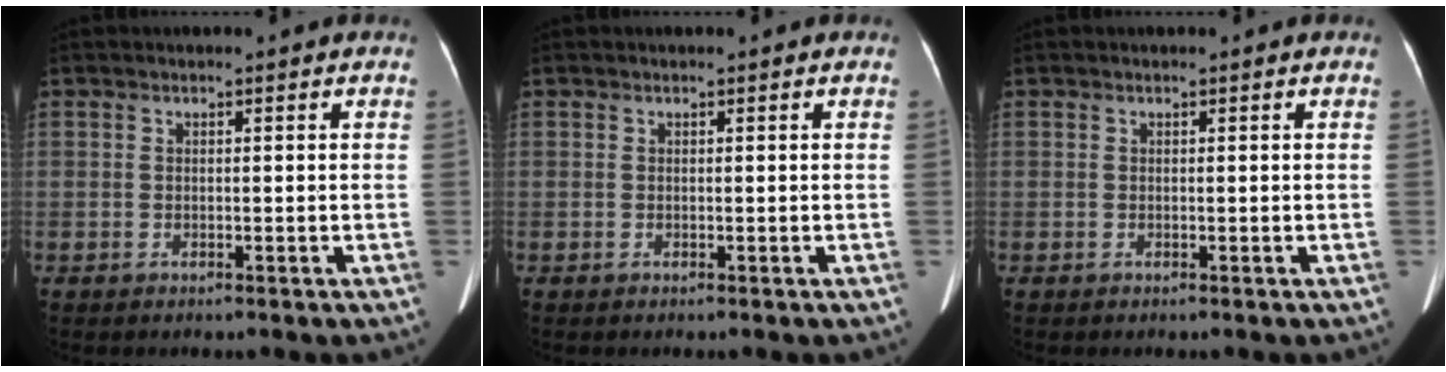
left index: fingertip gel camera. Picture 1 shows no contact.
{"total": 0.0}
{"total": 0.0}